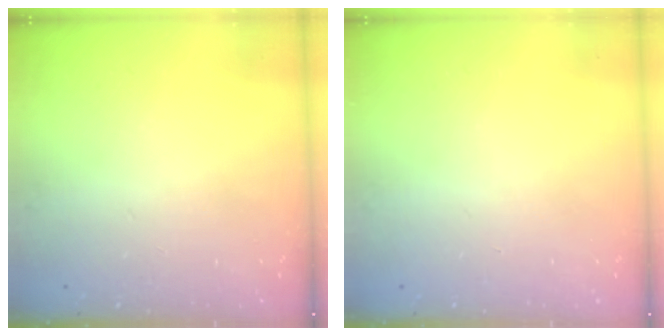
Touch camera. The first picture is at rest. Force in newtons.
{"total": 0.0}